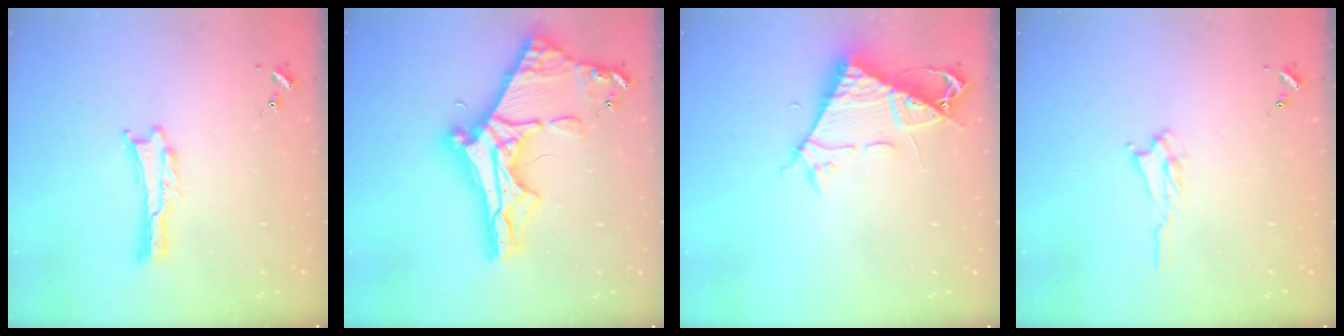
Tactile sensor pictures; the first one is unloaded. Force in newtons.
{"total": 12.1, "press": 12.0, "slide": 1.4}
{"total": 7.2, "press": 7.2, "slide": 0.9}
{"total": 1.6, "press": 1.5, "slide": 0.4}